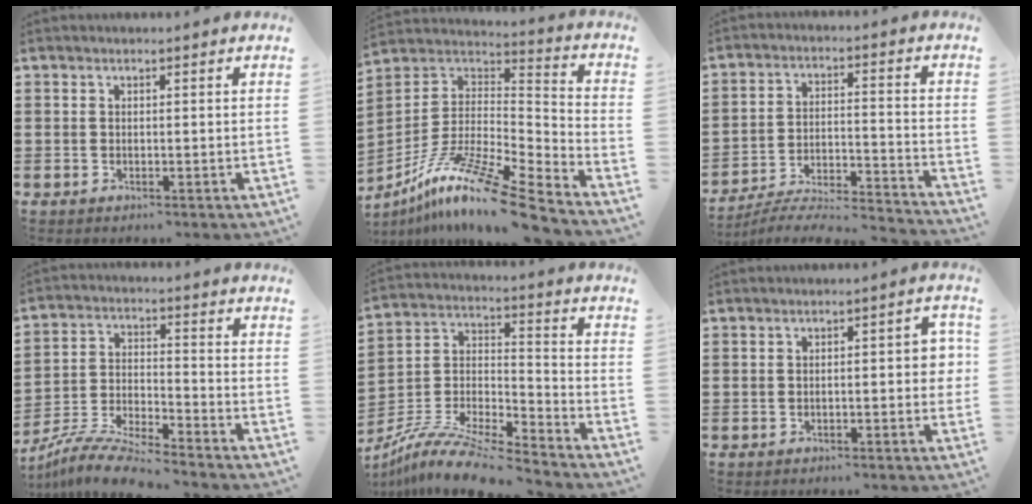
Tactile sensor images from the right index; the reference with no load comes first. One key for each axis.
{"total": 13.0, "fx": -9.6, "fy": 0.9, "fz": 8.7, "tx": -0.166, "ty": 0.008, "tz": -0.184}
{"total": 5.0, "fx": -4.7, "fy": -0.1, "fz": 1.7, "tx": -0.045, "ty": -0.018, "tz": -0.099}
{"total": 8.3, "fx": -8.0, "fy": 0.0, "fz": 2.1, "tx": -0.048, "ty": 0.005, "tz": -0.159}
{"total": 9.8, "fx": -8.9, "fy": 1.6, "fz": 3.8, "tx": -0.080, "ty": 0.012, "tz": -0.180}
{"total": 3.1, "fx": -0.5, "fy": 0.9, "fz": 2.9, "tx": -0.043, "ty": 0.002, "tz": -0.013}